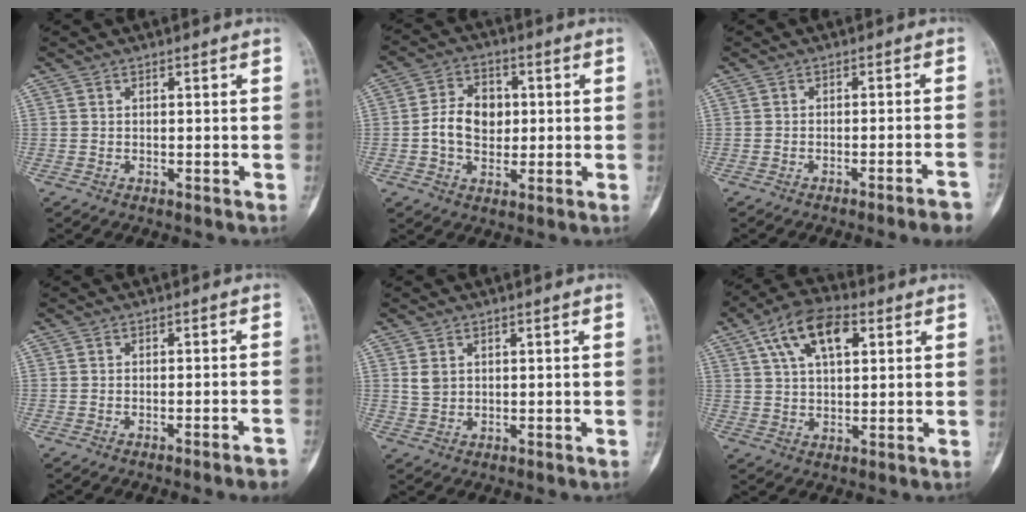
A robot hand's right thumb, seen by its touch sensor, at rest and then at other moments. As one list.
[{"total": 8.7, "force": [0.0, 6.5, 5.8], "torque": [-0.077, 0.012, -0.006]}, {"total": 5.7, "force": [-4.2, -0.2, 3.8], "torque": [-0.046, 0.024, -0.051]}, {"total": 4.0, "force": [-3.0, -0.2, 2.6], "torque": [-0.033, 0.020, -0.032]}, {"total": 2.4, "force": [0.8, 1.8, 1.3], "torque": [-0.020, -0.002, 0.023]}, {"total": 12.0, "force": [4.9, 6.0, 9.2], "torque": [-0.156, 0.008, 0.082]}]